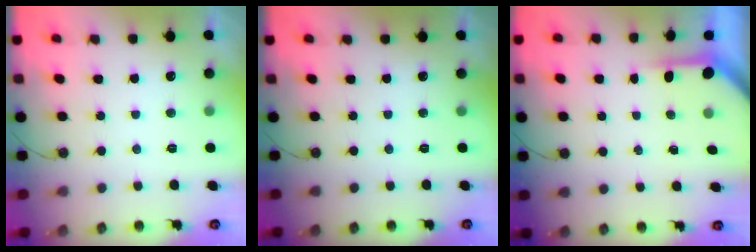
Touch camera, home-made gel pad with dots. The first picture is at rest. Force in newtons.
{"total": 0.0}
{"total": 3.5, "press": 3.4, "slide": 0.3}